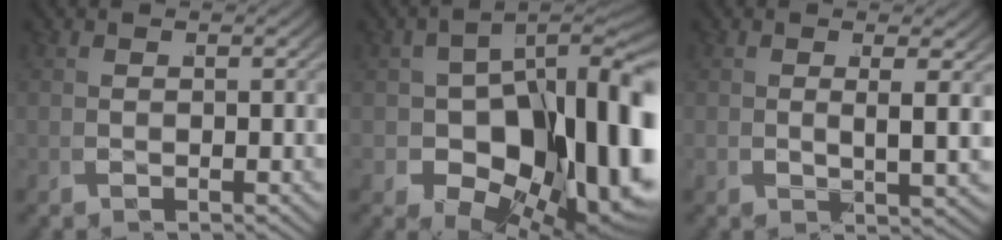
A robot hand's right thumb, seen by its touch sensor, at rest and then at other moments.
{"total": 20.6, "force": [-4.0, 13.2, 15.3], "torque": [-0.232, -0.075, -0.019]}
{"total": 2.6, "force": [0.2, 0.7, 2.5], "torque": [-0.038, -0.003, 0.005]}